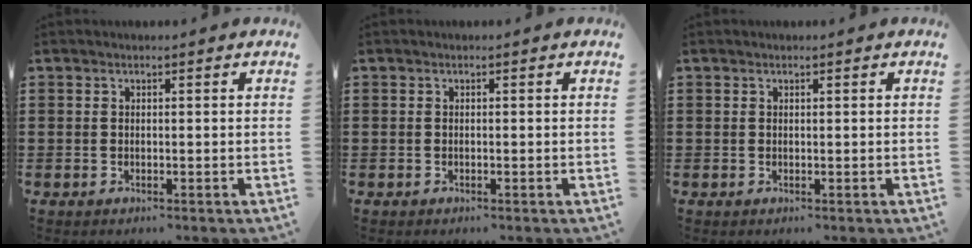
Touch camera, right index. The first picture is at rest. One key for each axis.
{"total": 0.0}
{"total": 0.0}